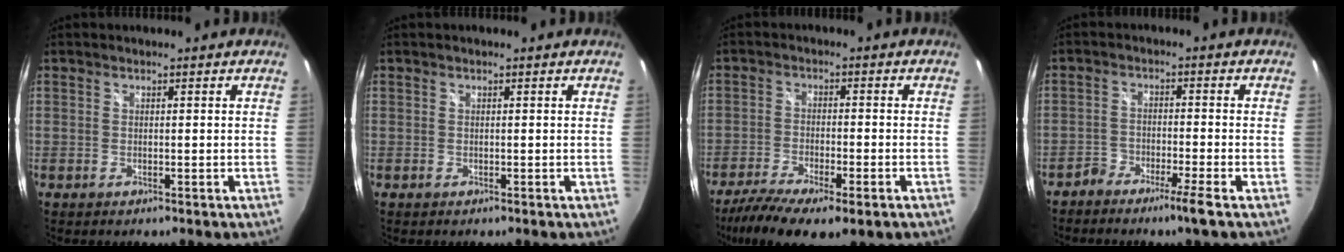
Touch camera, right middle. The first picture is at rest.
{"total": 0.0}
{"total": 12.5, "force": [-8.4, 3.3, 8.7], "torque": [-0.184, -0.047, -0.143]}
{"total": 4.3, "force": [-3.5, -0.3, 2.6], "torque": [-0.076, -0.002, -0.073]}